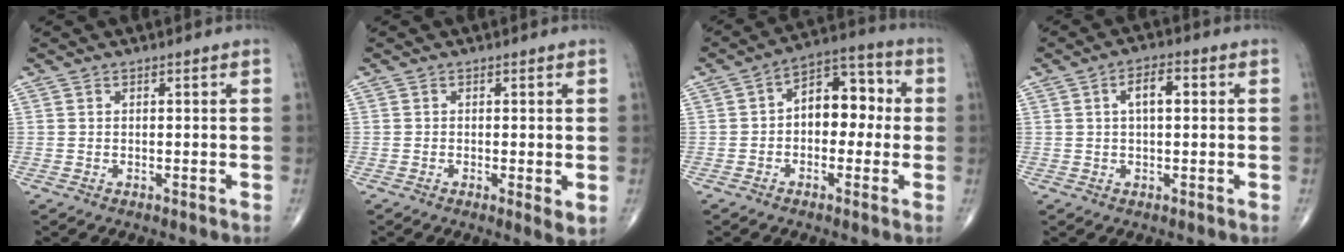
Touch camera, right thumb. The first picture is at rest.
{"total": 2.6, "force": [-0.3, 0.7, 2.5], "torque": [-0.046, -0.012, -0.011]}
{"total": 10.4, "force": [0.2, 6.8, 7.9], "torque": [-0.080, 0.037, -0.011]}
{"total": 5.0, "force": [1.1, 2.3, 4.4], "torque": [-0.068, 0.009, 0.014]}